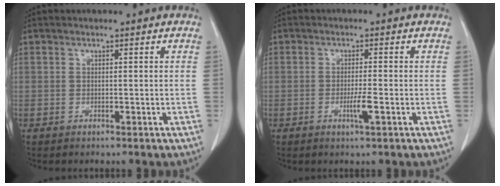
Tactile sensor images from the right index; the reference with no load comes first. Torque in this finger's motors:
{"motor_torque": [0.88, -0.10, 0.38, 0.09]}